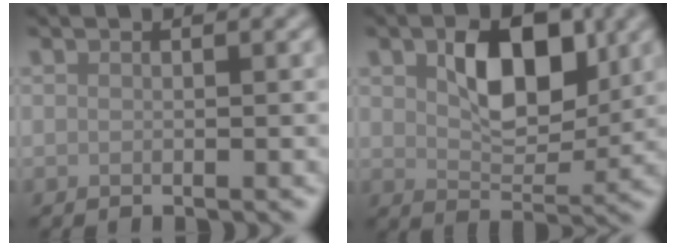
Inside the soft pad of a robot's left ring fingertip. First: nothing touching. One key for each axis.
{"total": 6.5, "fx": 2.0, "fy": 3.7, "fz": 5.0, "tx": -0.078, "ty": 0.000, "tz": 0.032}